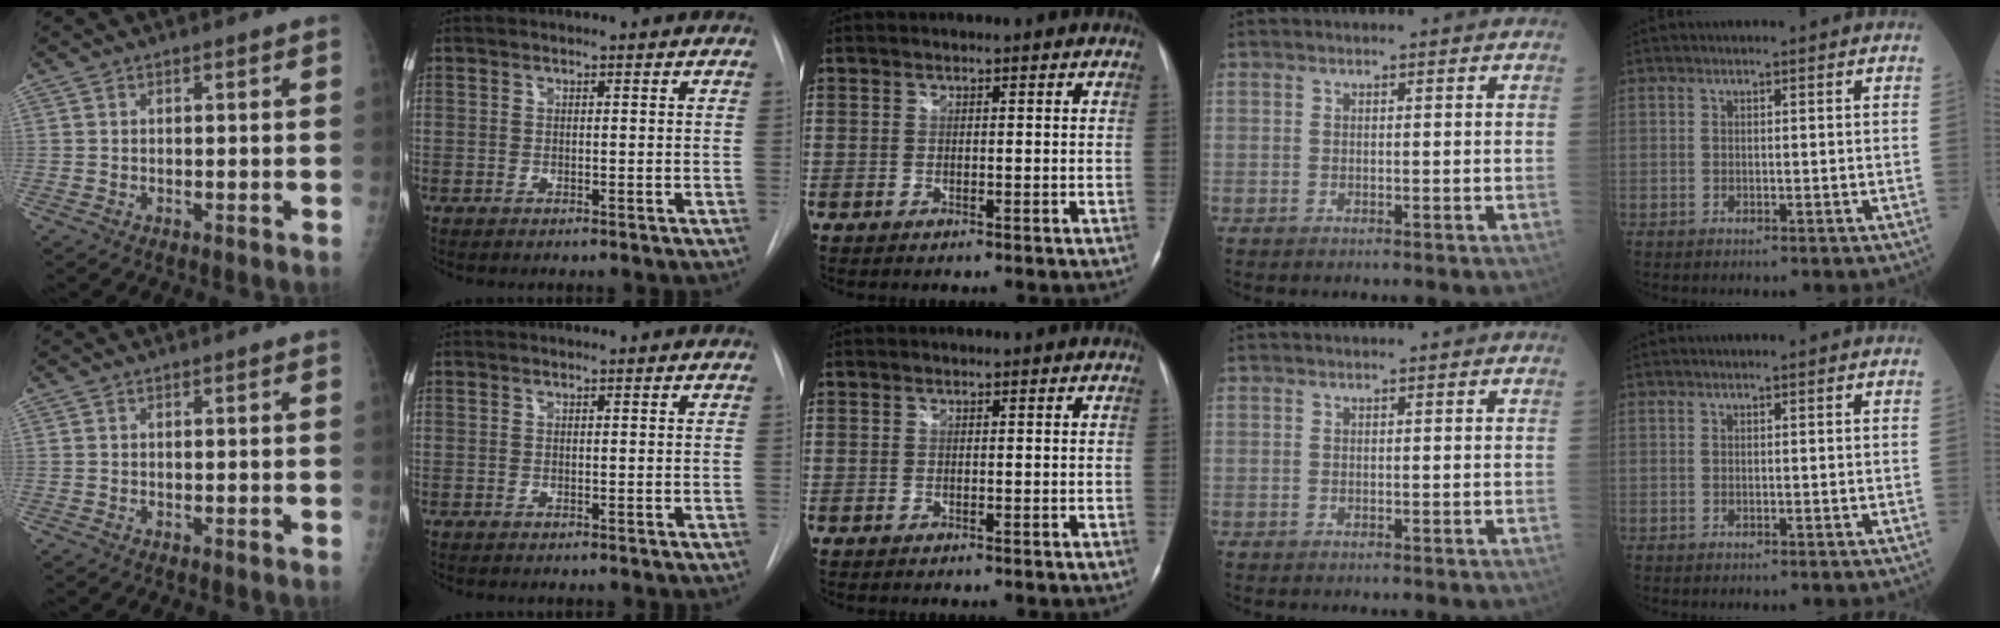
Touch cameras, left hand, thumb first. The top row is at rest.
{}